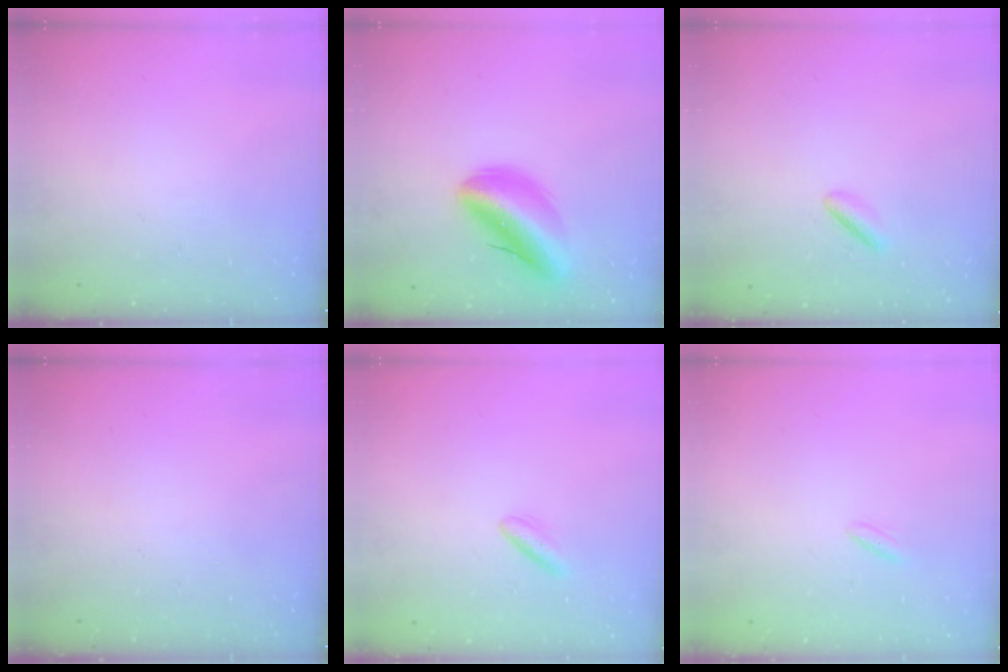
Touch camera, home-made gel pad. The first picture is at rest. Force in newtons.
{"total": 15.6, "press": 15.0, "slide": 4.4}
{"total": 1.4, "press": 1.2, "slide": 0.7}
{"total": 0.0}
{"total": 3.0, "press": 2.7, "slide": 1.2}
{"total": 2.0, "press": 1.7, "slide": 0.9}